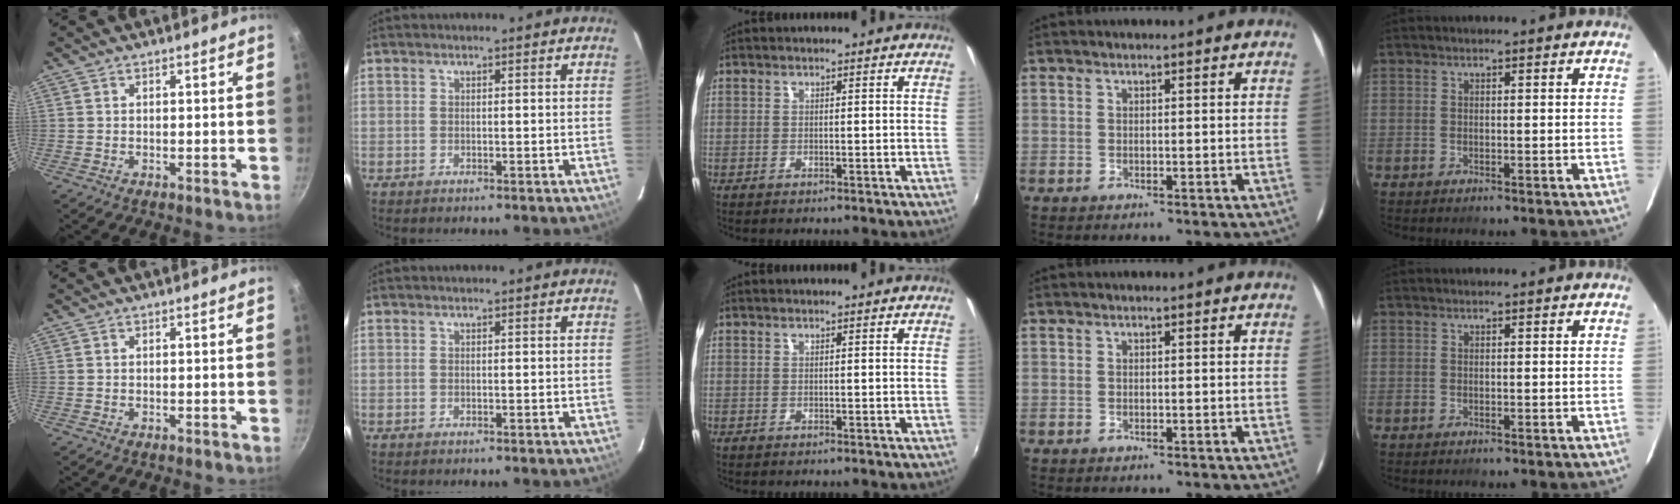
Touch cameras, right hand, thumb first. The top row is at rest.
{}